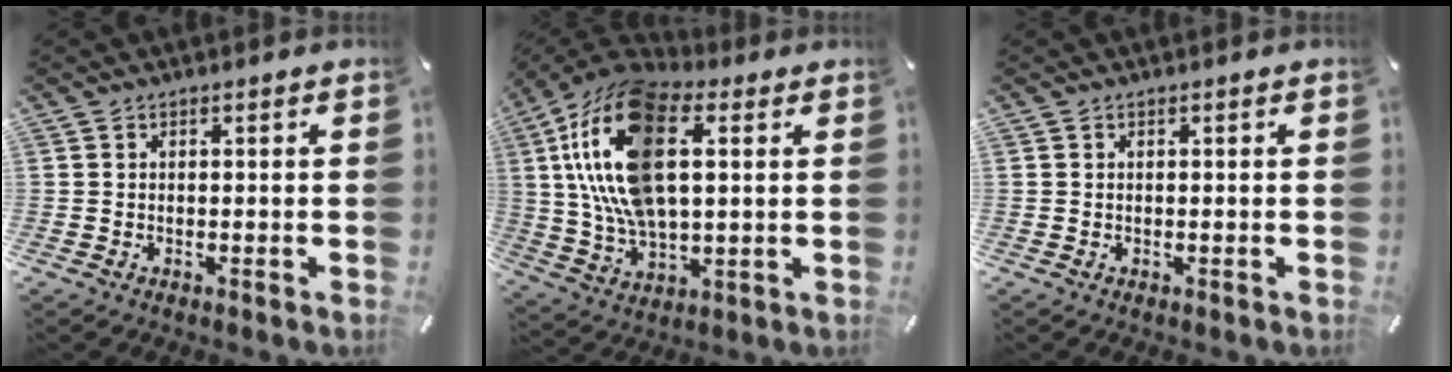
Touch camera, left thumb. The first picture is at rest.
{"total": 20.2, "force": [5.4, 11.1, 16.0], "torque": [-0.365, -0.001, 0.089]}
{"total": 0.0}